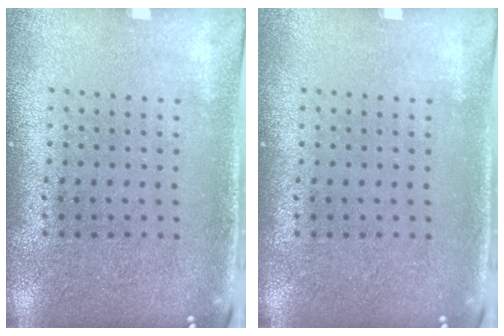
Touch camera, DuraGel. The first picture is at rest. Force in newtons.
{"total": 0.0}